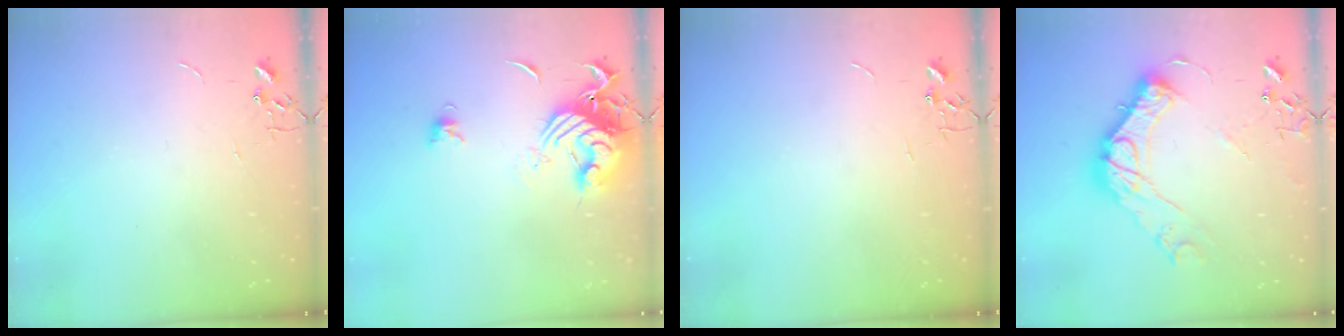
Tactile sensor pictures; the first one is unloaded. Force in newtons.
{"total": 13.0, "press": 12.9, "slide": 1.6}
{"total": 0.0}
{"total": 17.5, "press": 17.4, "slide": 1.4}